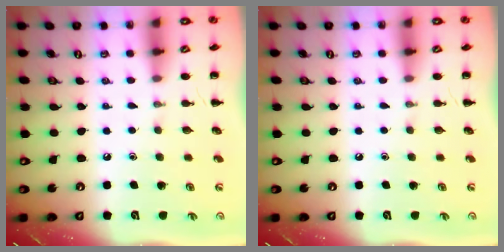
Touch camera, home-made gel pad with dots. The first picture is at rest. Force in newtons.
{"total": 0.0}